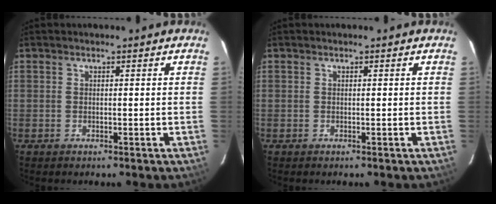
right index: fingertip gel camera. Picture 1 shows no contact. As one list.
[{"total": 0.0}]